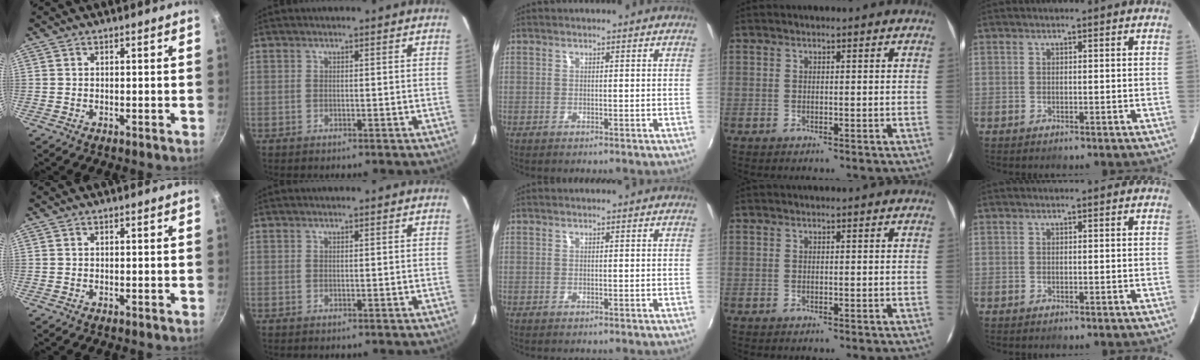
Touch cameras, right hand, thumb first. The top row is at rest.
{}